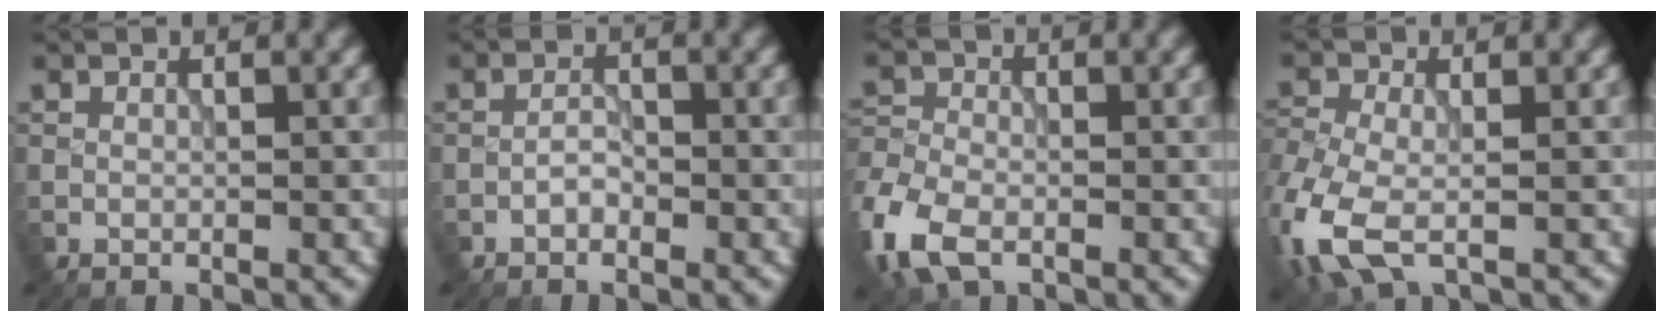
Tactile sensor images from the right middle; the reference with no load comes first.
{"total": 1.2, "force": [-0.7, 0.6, 0.8], "torque": [-0.014, 0.003, -0.017]}
{"total": 6.7, "force": [-3.5, 4.1, 4.0], "torque": [-0.103, -0.013, -0.081]}
{"total": 6.8, "force": [-2.5, 4.0, 4.9], "torque": [-0.127, -0.014, -0.061]}